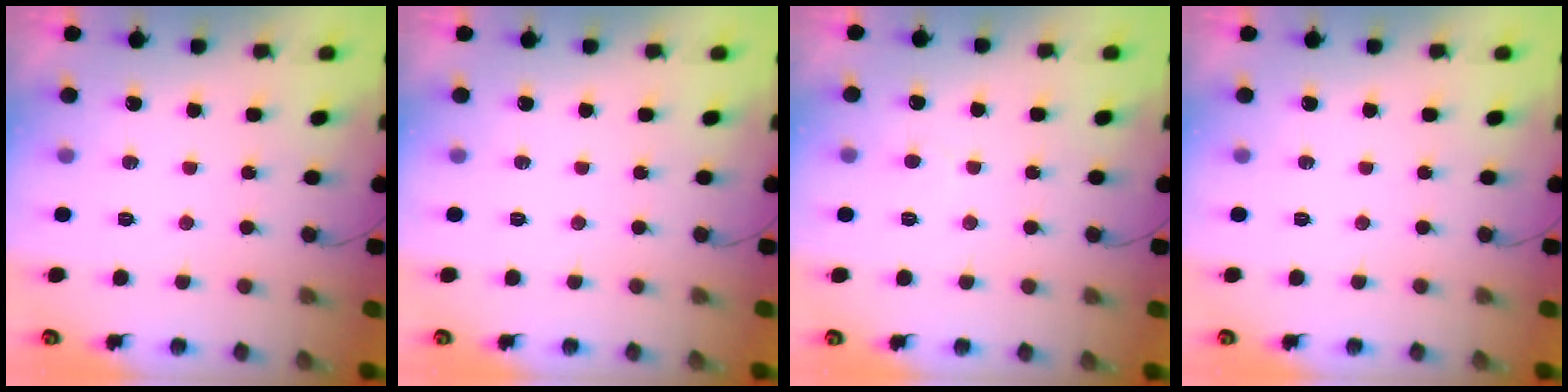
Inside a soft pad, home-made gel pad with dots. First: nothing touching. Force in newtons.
{"total": 0.0}
{"total": 2.7, "press": 2.7, "slide": 0.3}
{"total": 0.0}